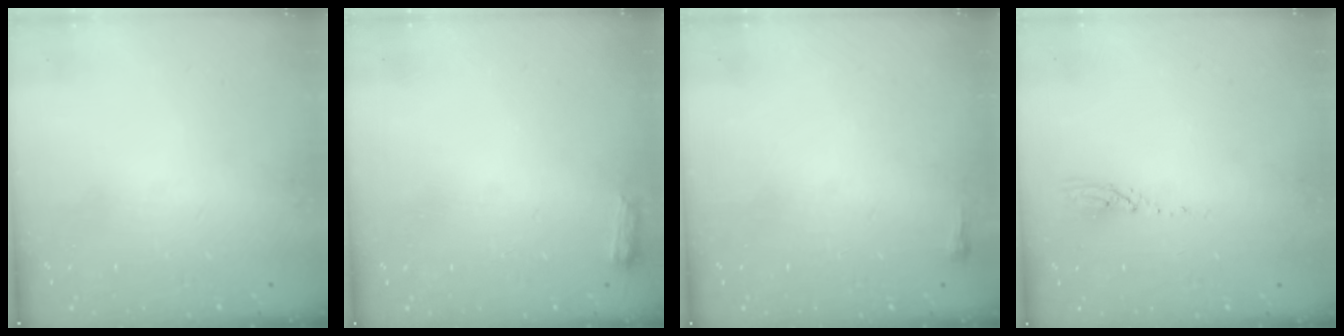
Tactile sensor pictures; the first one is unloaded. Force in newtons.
{"total": 3.3, "press": 3.2, "slide": 0.5}
{"total": 2.4, "press": 2.4, "slide": 0.6}
{"total": 3.0, "press": 2.9, "slide": 0.3}